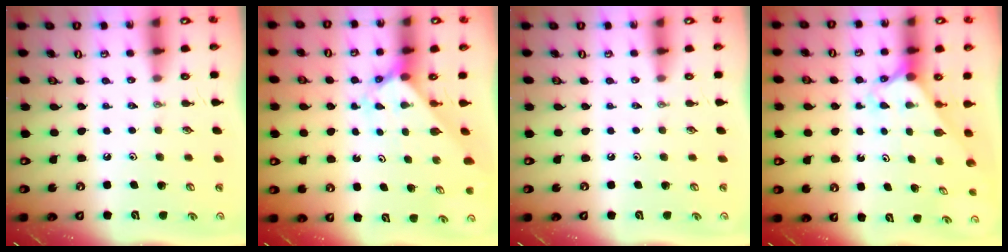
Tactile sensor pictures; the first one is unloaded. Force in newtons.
{"total": 2.1, "press": 2.1, "slide": 0.2}
{"total": 0.0}
{"total": 2.4, "press": 2.4, "slide": 0.2}